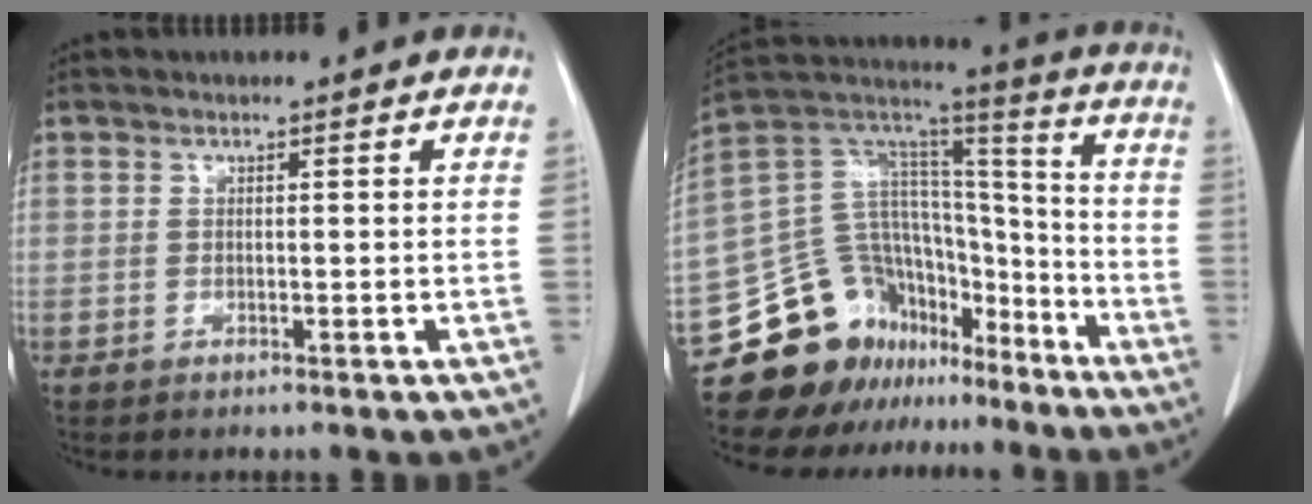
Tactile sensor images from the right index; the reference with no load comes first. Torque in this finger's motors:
{"motor_torque": [0.09, -0.08, -0.20, -0.13]}